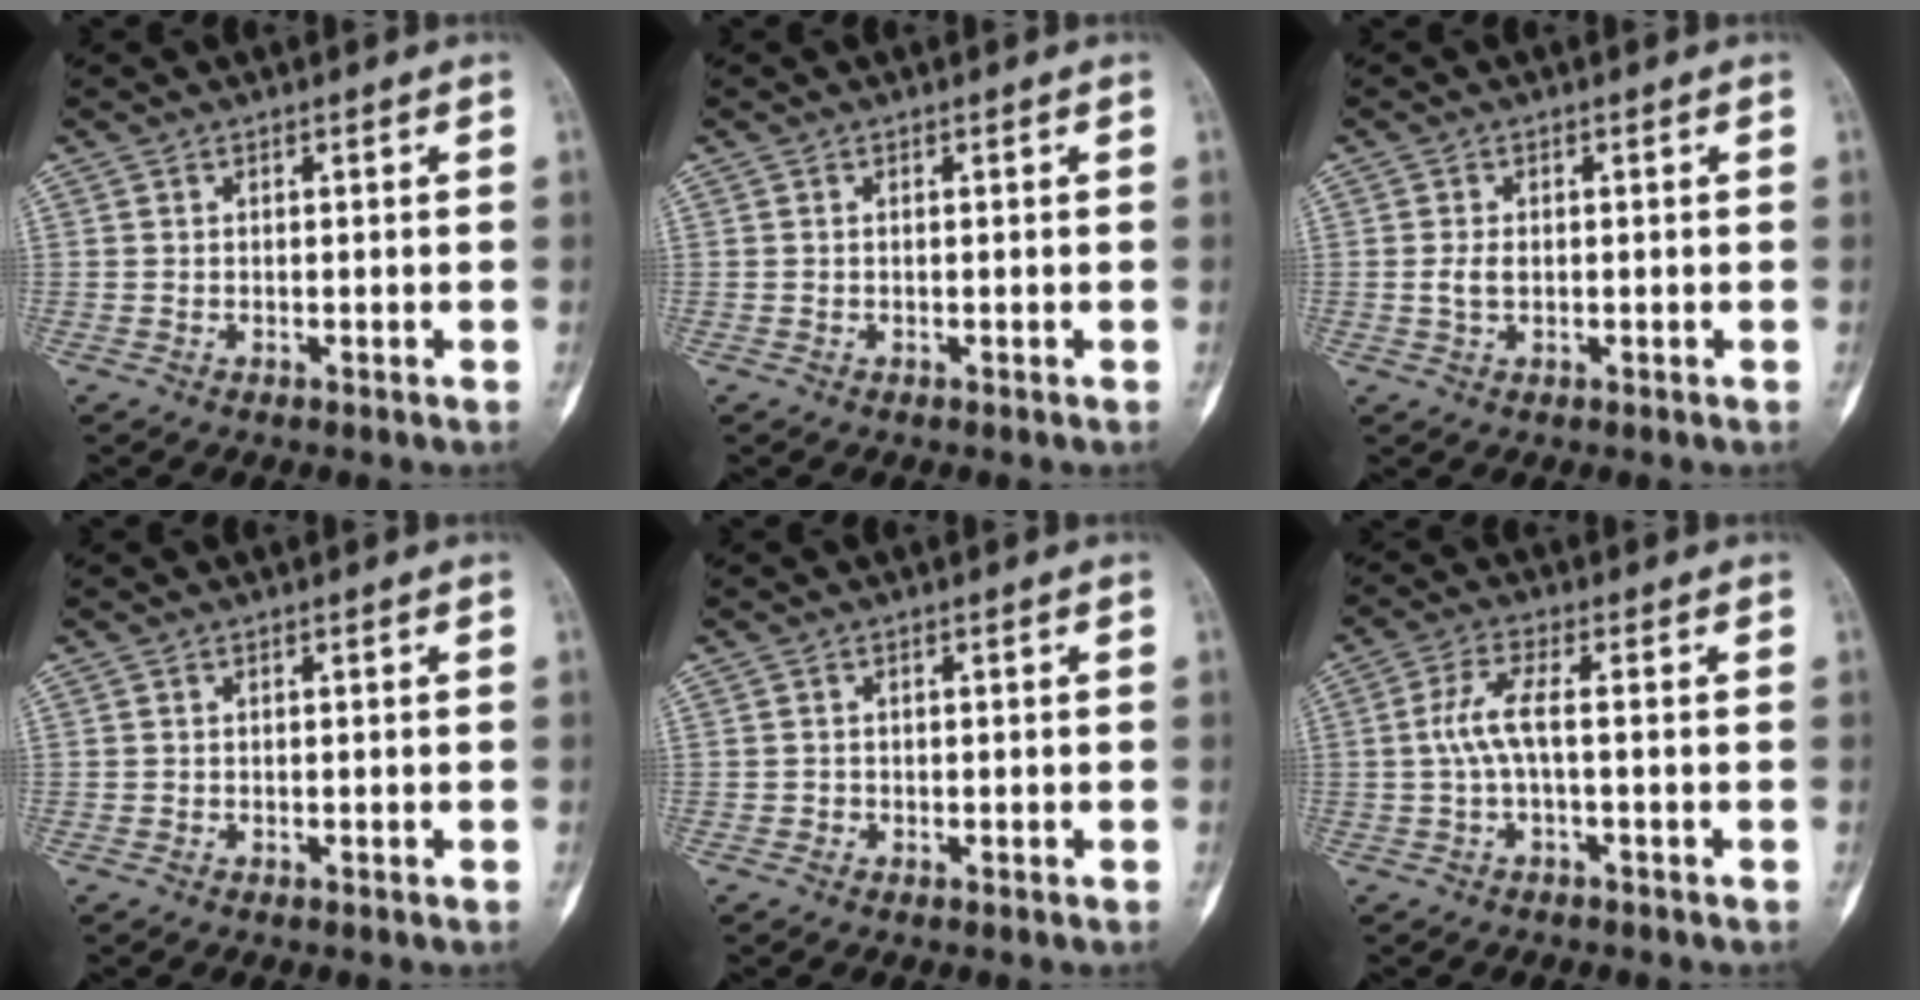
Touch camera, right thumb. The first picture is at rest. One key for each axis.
{"total": 0.0}
{"total": 2.4, "fx": 0.0, "fy": 1.5, "fz": 1.9, "tx": -0.041, "ty": 0.001, "tz": -0.001}
{"total": 0.0}
{"total": 0.6, "fx": -0.2, "fy": 0.5, "fz": -0.1, "tx": 0.005, "ty": 0.004, "tz": -0.005}
{"total": 4.9, "fx": -0.4, "fy": 1.0, "fz": 4.8, "tx": -0.116, "ty": 0.019, "tz": -0.010}